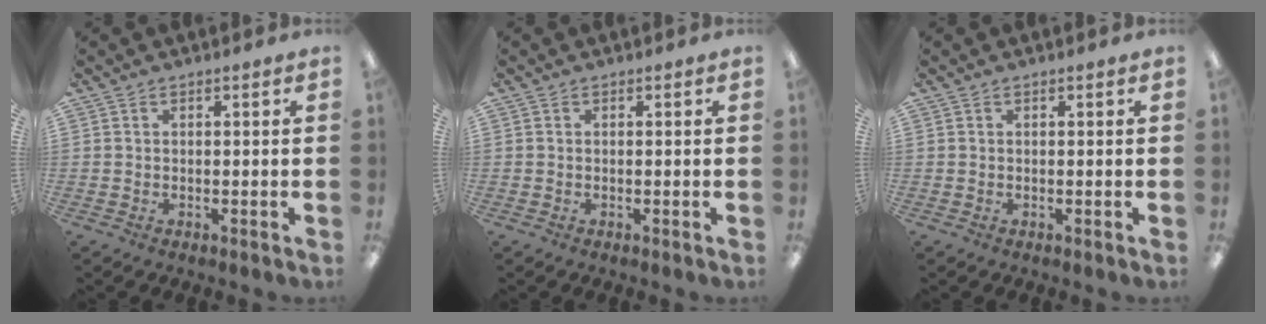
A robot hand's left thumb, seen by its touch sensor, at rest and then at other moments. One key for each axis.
{"total": 0.0}
{"total": 0.0}